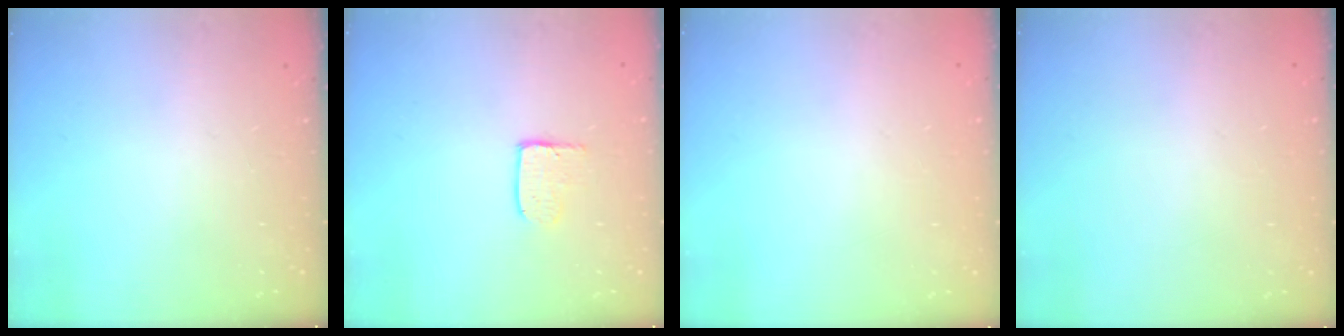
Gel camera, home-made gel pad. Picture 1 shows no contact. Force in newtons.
{"total": 3.9, "press": 3.9, "slide": 0.4}
{"total": 0.0}
{"total": 0.0}